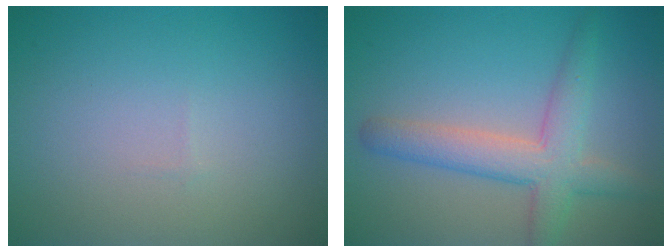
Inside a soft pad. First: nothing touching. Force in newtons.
{"total": 4.7, "press": 4.7, "slide": 0.2}